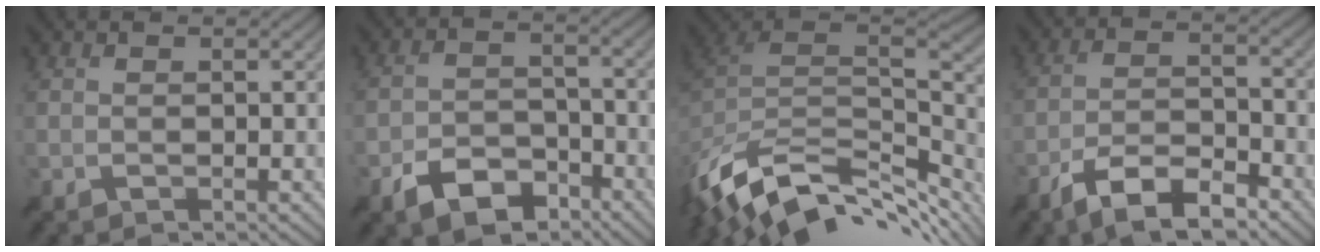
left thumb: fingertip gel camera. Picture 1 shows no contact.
{"total": 6.5, "force": [-4.6, 3.4, 3.1], "torque": [-0.059, -0.005, -0.091]}
{"total": 14.4, "force": [-7.9, 8.2, 8.7], "torque": [-0.223, -0.025, -0.125]}
{"total": 9.1, "force": [-6.4, 2.9, 5.7], "torque": [-0.103, 0.000, -0.123]}